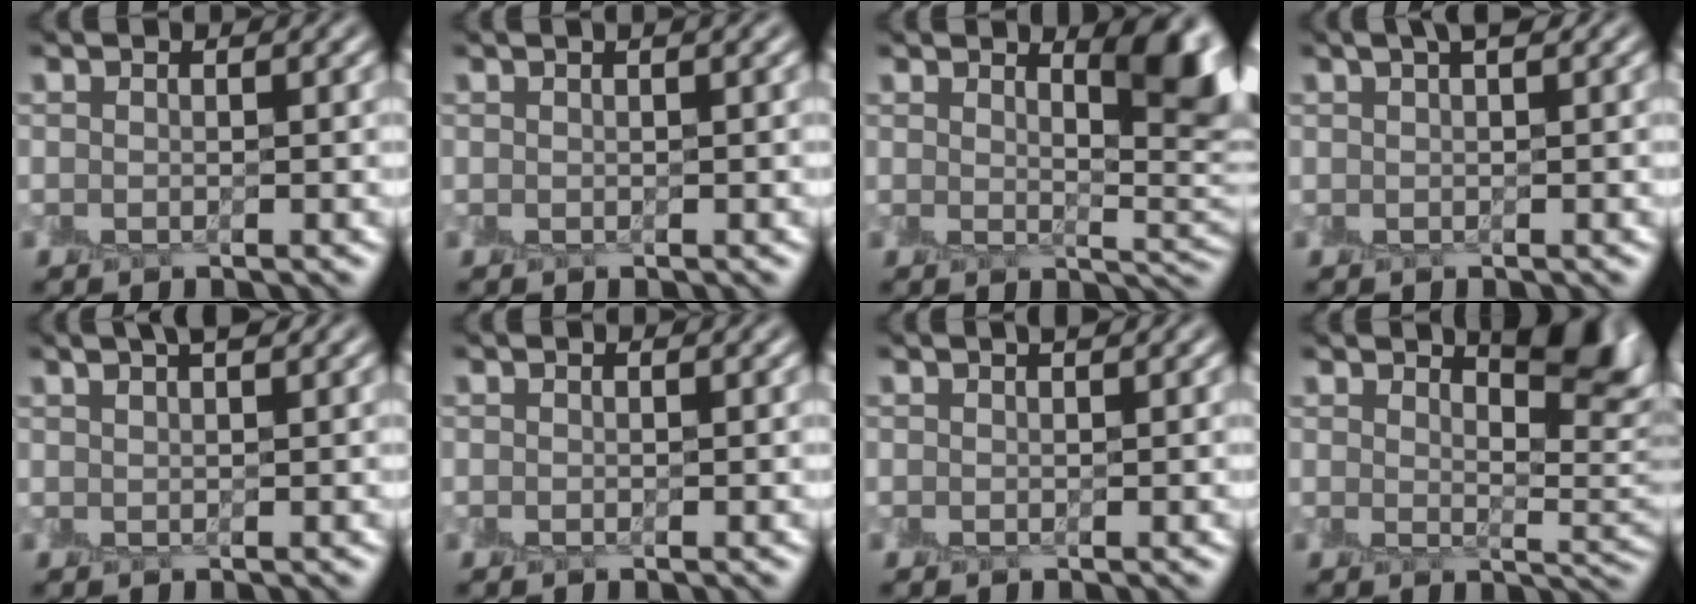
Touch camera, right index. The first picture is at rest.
{"total": 1.0, "force": [0.5, 0.3, 0.8], "torque": [-0.008, 0.002, 0.002]}
{"total": 6.3, "force": [2.9, 1.8, 5.3], "torque": [-0.035, 0.008, 0.041]}
{"total": 1.5, "force": [0.9, 0.1, 1.2], "torque": [-0.014, 0.006, 0.015]}
{"total": 2.1, "force": [1.4, 0.4, 1.5], "torque": [-0.013, 0.003, 0.018]}
{"total": 0.0}
{"total": 0.7, "force": [0.4, 0.1, 0.5], "torque": [-0.007, 0.002, 0.006]}
{"total": 6.2, "force": [3.7, 1.7, 4.6], "torque": [-0.039, 0.007, 0.061]}